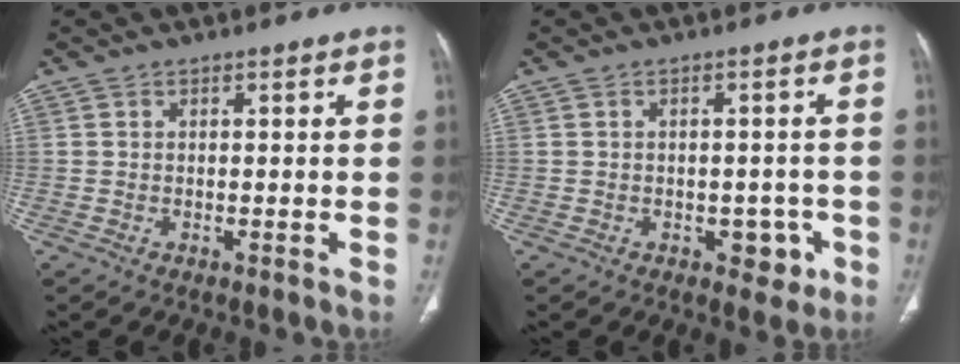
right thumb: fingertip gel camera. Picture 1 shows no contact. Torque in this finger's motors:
{"motor_torque": [0.54, 0.15, -0.27, 0.09, -0.01]}